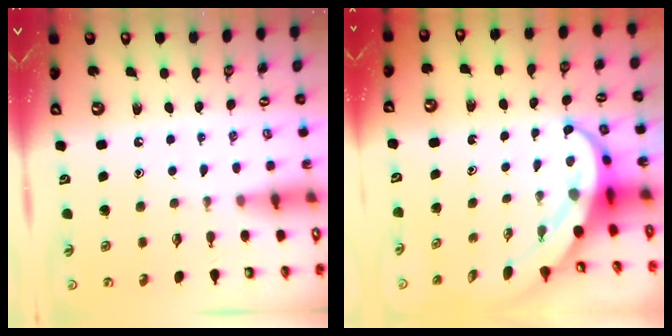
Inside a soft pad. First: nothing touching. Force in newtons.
{"total": 8.1, "press": 7.9, "slide": 1.8}